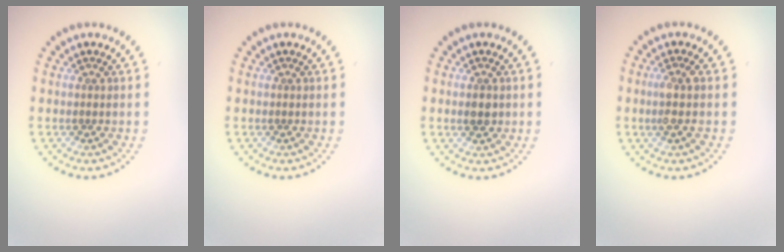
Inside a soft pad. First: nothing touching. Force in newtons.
{"total": 0.0}
{"total": 1.4, "press": 1.4, "slide": 0.2}
{"total": 1.8, "press": 1.5, "slide": 1.0}